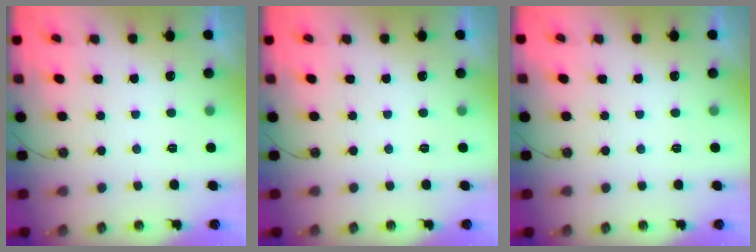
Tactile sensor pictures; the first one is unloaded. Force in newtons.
{"total": 0.0}
{"total": 0.0}